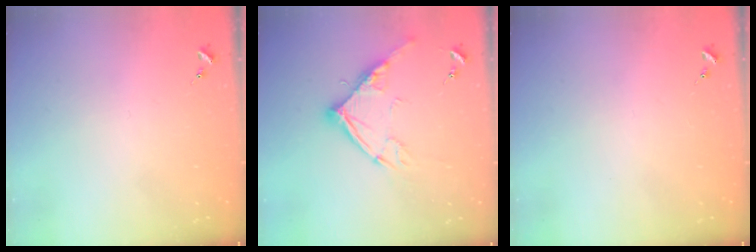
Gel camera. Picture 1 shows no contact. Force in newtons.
{"total": 12.9, "press": 12.8, "slide": 1.3}
{"total": 0.0}